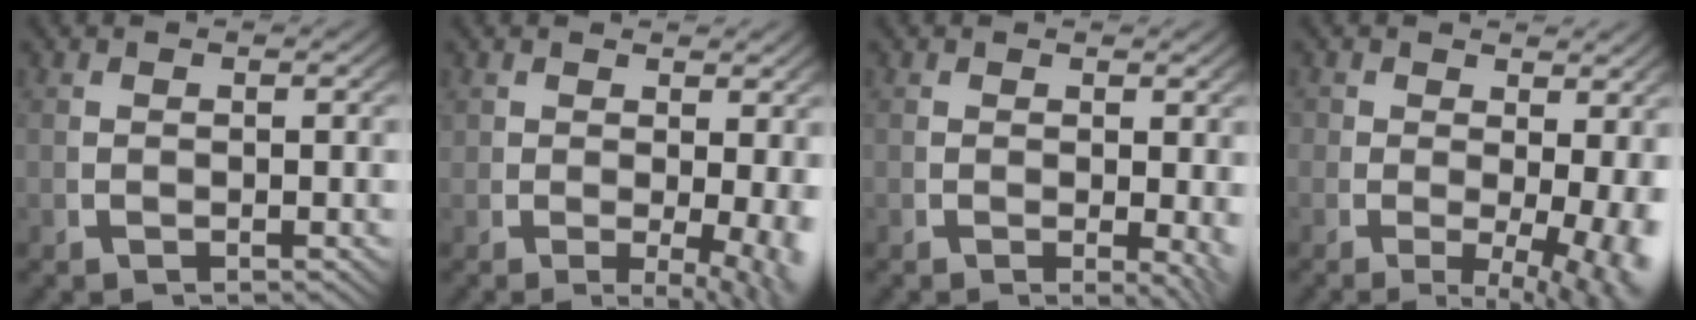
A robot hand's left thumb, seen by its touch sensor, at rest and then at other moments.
{"total": 4.3, "force": [-0.4, 2.2, 3.7], "torque": [-0.052, -0.028, 0.005]}
{"total": 2.3, "force": [0.0, 1.0, 2.1], "torque": [-0.024, -0.015, 0.005]}
{"total": 6.7, "force": [-1.2, 3.8, 5.3], "torque": [-0.069, -0.037, -0.008]}